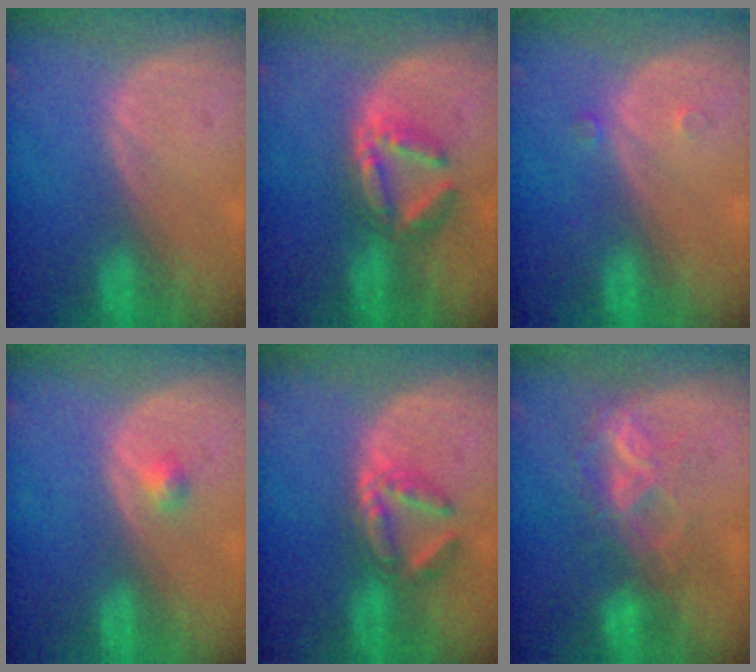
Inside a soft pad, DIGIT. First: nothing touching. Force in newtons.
{"total": 6.0, "press": 5.7, "slide": 1.8}
{"total": 1.2, "press": 1.0, "slide": 0.7}
{"total": 1.5, "press": 1.3, "slide": 0.8}
{"total": 5.9, "press": 5.2, "slide": 2.8}
{"total": 5.9, "press": 5.9, "slide": 0.8}